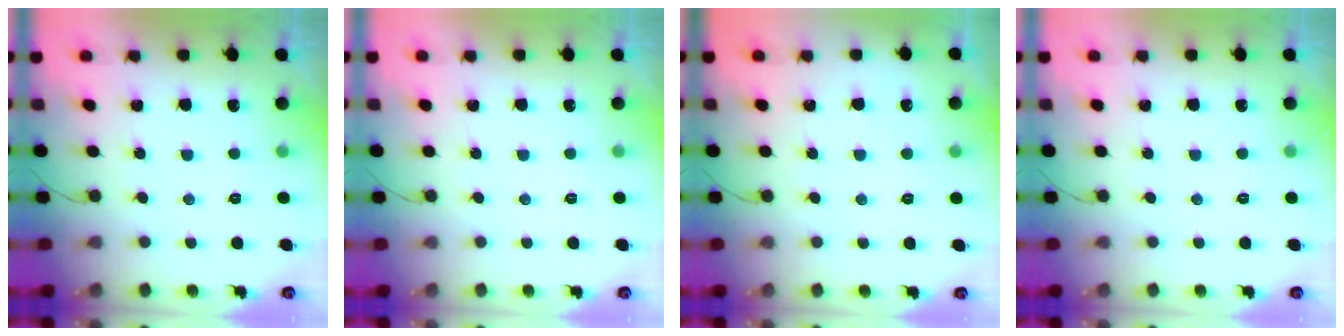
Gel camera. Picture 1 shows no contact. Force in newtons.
{"total": 0.0}
{"total": 1.1, "press": 1.1, "slide": 0.2}
{"total": 0.0}